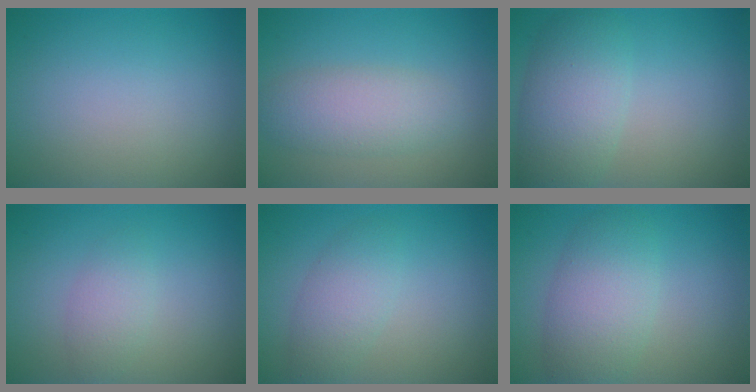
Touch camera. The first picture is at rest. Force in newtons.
{"total": 3.8, "press": 3.7, "slide": 0.2}
{"total": 5.0, "press": 5.0, "slide": 0.4}
{"total": 1.9, "press": 1.9, "slide": 0.1}
{"total": 2.8, "press": 2.8, "slide": 0.1}
{"total": 5.0, "press": 5.0, "slide": 0.1}